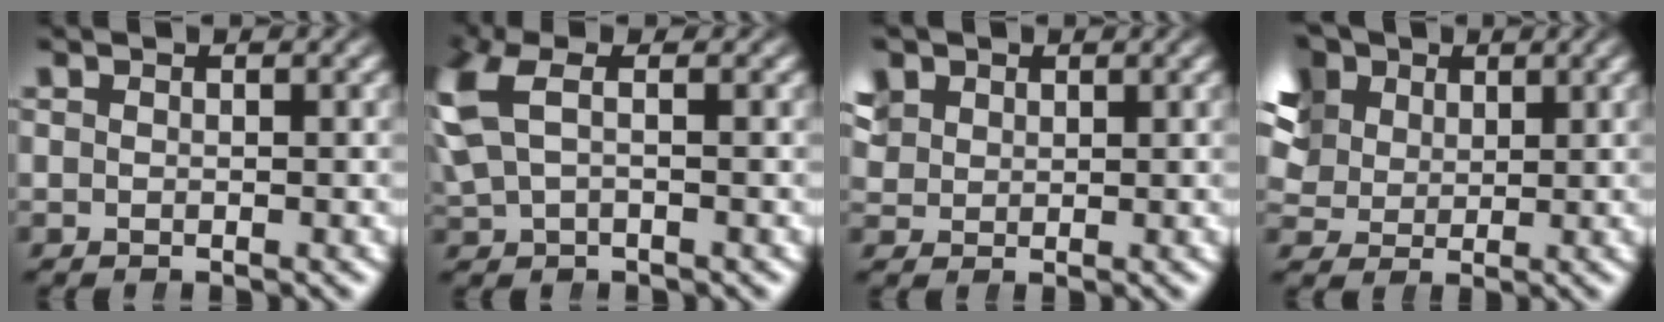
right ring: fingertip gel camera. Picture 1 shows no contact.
{"total": 4.9, "force": [0.8, 3.4, 3.4], "torque": [-0.100, 0.001, 0.017]}
{"total": 3.5, "force": [1.8, 2.7, 1.4], "torque": [-0.032, 0.005, 0.036]}
{"total": 11.5, "force": [4.5, 9.0, 5.6], "torque": [-0.125, 0.004, 0.066]}